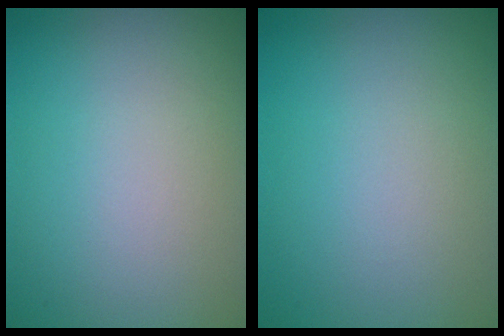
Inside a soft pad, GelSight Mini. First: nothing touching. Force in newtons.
{"total": 0.0}